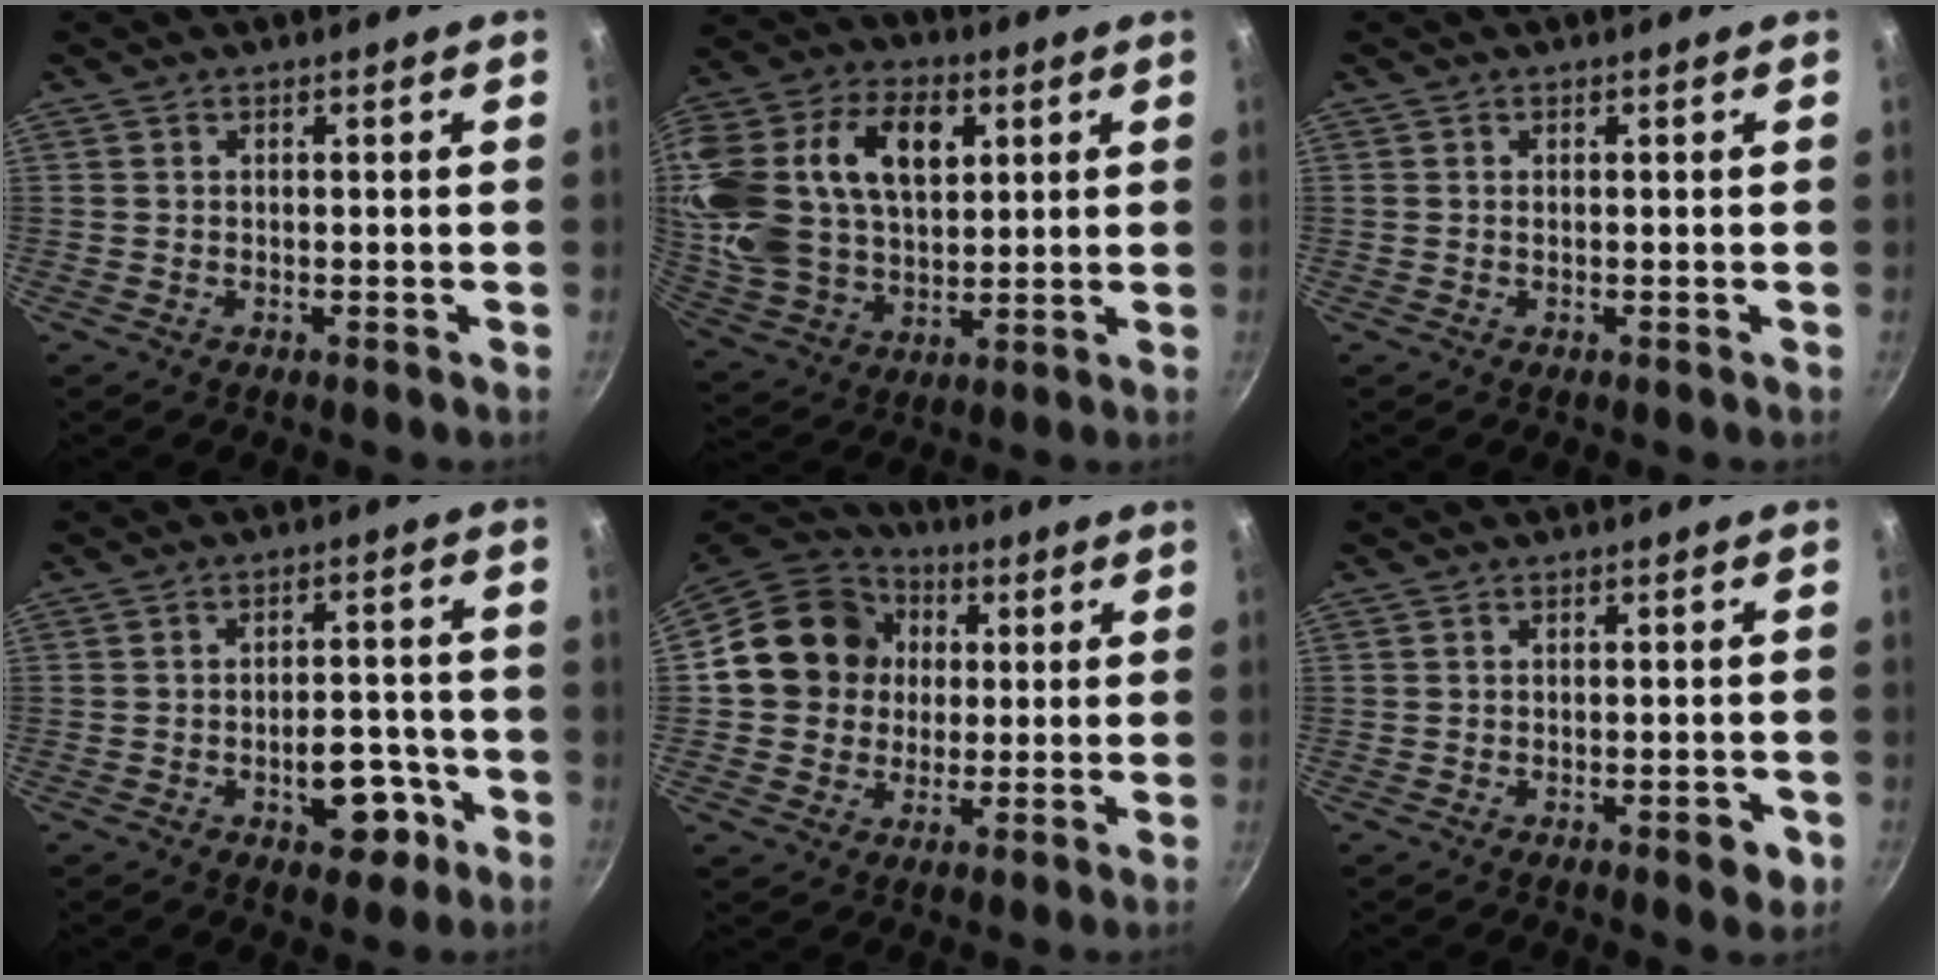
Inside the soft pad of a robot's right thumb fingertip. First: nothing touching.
{"total": 26.9, "force": [7.4, 17.7, 18.9], "torque": [-0.392, 0.016, 0.134]}
{"total": 0.0}
{"total": 9.0, "force": [-3.6, 5.2, 6.4], "torque": [-0.053, 0.029, -0.043]}
{"total": 14.9, "force": [2.1, 13.4, 6.3], "torque": [-0.081, 0.024, 0.023]}
{"total": 3.7, "force": [-1.6, 1.4, 3.0], "torque": [-0.029, 0.010, -0.017]}